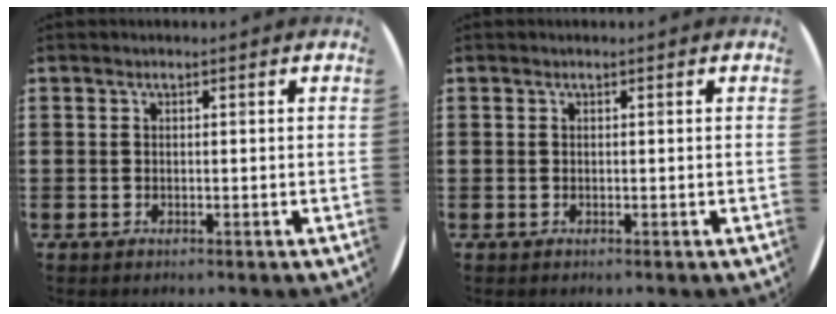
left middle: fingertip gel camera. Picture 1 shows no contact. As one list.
[{"total": 0.0}]